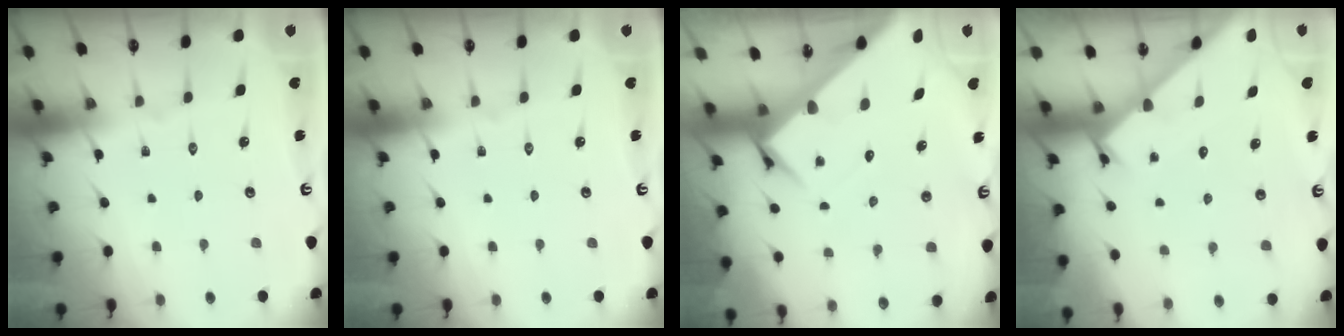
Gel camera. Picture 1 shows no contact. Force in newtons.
{"total": 0.0}
{"total": 4.5, "press": 4.5, "slide": 0.5}
{"total": 1.2, "press": 1.2, "slide": 0.1}